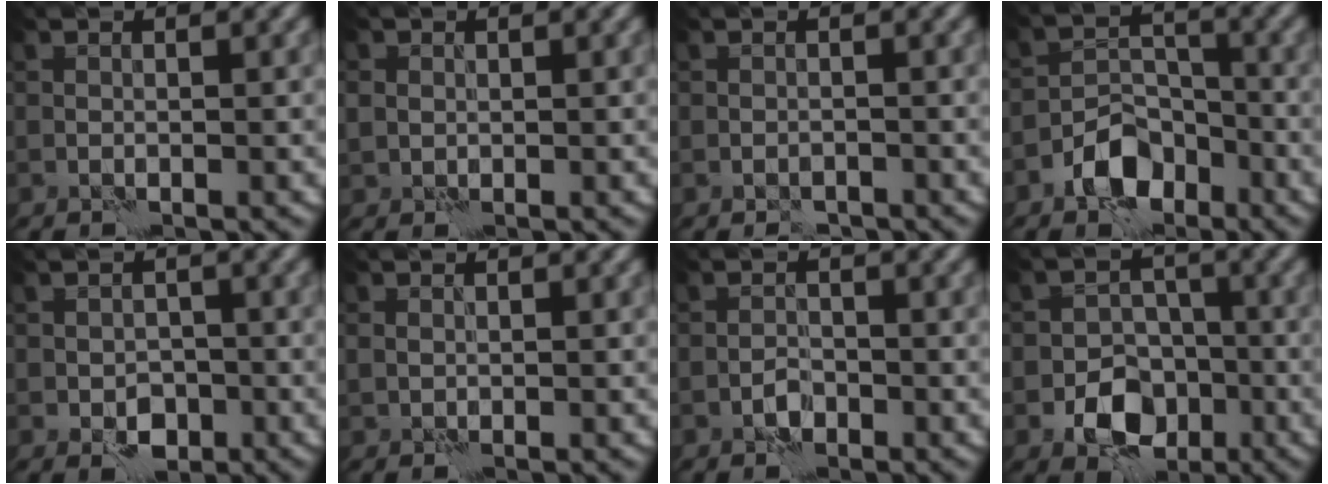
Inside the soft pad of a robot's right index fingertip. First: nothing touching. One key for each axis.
{"total": 1.4, "fx": 0.2, "fy": 1.3, "fz": 0.3, "tx": -0.007, "ty": -0.001, "tz": 0.003}
{"total": 1.2, "fx": -1.0, "fy": 0.4, "fz": 0.3, "tx": -0.003, "ty": 0.004, "tz": -0.019}
{"total": 5.3, "fx": -3.3, "fy": 3.3, "fz": 2.5, "tx": -0.037, "ty": 0.001, "tz": -0.065}
{"total": 2.7, "fx": -1.0, "fy": 2.0, "fz": 1.5, "tx": -0.018, "ty": -0.002, "tz": -0.018}
{"total": 0.8, "fx": 0.1, "fy": 0.7, "fz": 0.4, "tx": -0.006, "ty": 0.001, "tz": 0.003}
{"total": 1.5, "fx": -1.0, "fy": 0.9, "fz": 0.8, "tx": -0.012, "ty": 0.006, "tz": -0.020}
{"total": 6.0, "fx": -2.6, "fy": 4.3, "fz": 3.2, "tx": -0.045, "ty": -0.007, "tz": -0.047}